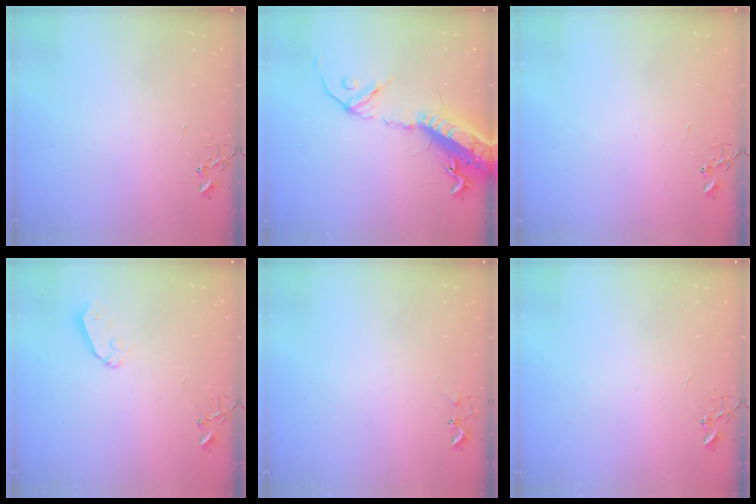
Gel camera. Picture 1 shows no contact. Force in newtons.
{"total": 21.7, "press": 21.1, "slide": 5.1}
{"total": 0.0}
{"total": 6.1, "press": 6.0, "slide": 0.4}
{"total": 5.8, "press": 5.7, "slide": 0.7}
{"total": 0.0}